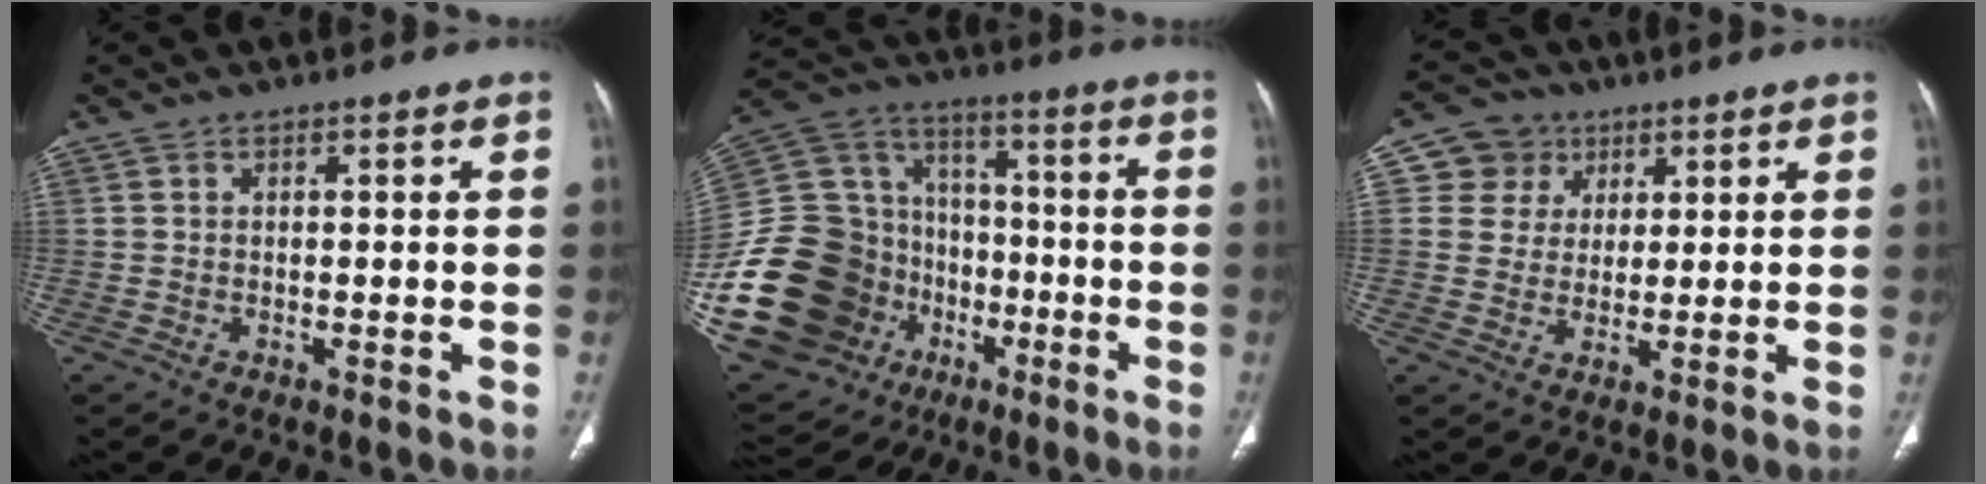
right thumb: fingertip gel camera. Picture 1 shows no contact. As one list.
[{"total": 32.5, "force": [-9.8, 25.5, 17.6], "torque": [-0.385, 0.093, -0.150]}, {"total": 7.2, "force": [2.9, 6.5, 1.0], "torque": [0.016, -0.007, 0.049]}]